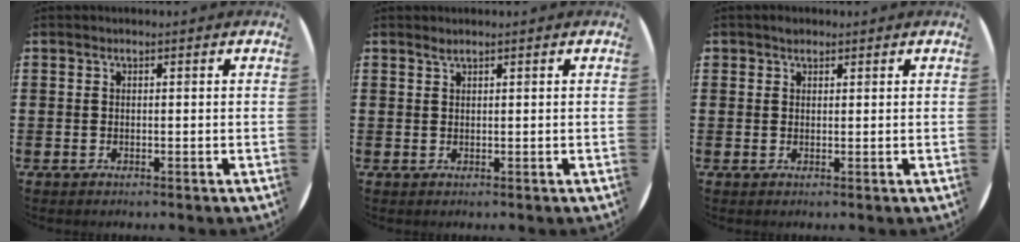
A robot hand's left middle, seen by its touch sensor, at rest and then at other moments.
{"total": 0.7, "force": [0.6, -0.1, 0.3], "torque": [-0.006, -0.001, 0.012]}
{"total": 1.1, "force": [0.9, 0.6, 0.1], "torque": [0.004, -0.001, 0.016]}